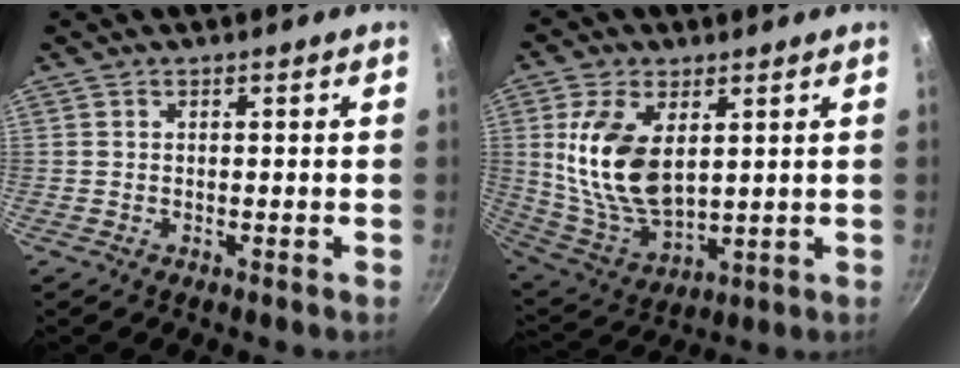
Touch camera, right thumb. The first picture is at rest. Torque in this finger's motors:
{"motor_torque": [0.93, 1.08, 1.80, 0.14, 0.54]}